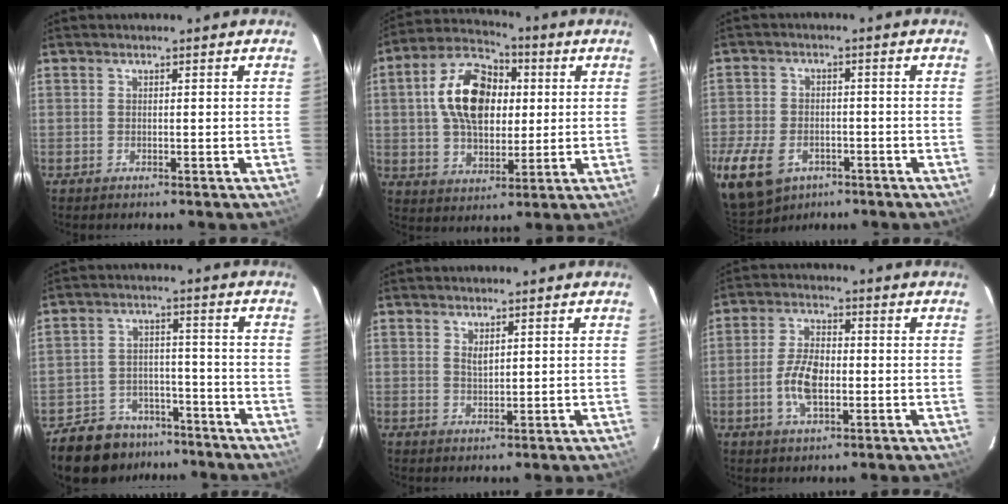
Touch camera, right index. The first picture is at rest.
{"total": 15.8, "force": [2.6, 10.2, 11.8], "torque": [-0.222, 0.033, 0.046]}
{"total": 15.7, "force": [-8.5, 10.3, 8.2], "torque": [-0.226, -0.030, -0.142]}
{"total": 13.1, "force": [-10.2, 7.3, 3.9], "torque": [-0.108, 0.019, -0.141]}
{"total": 1.8, "force": [0.9, 0.9, 1.3], "torque": [-0.021, 0.000, 0.017]}
{"total": 7.7, "force": [-1.7, 3.9, 6.4], "torque": [-0.131, 0.005, -0.030]}